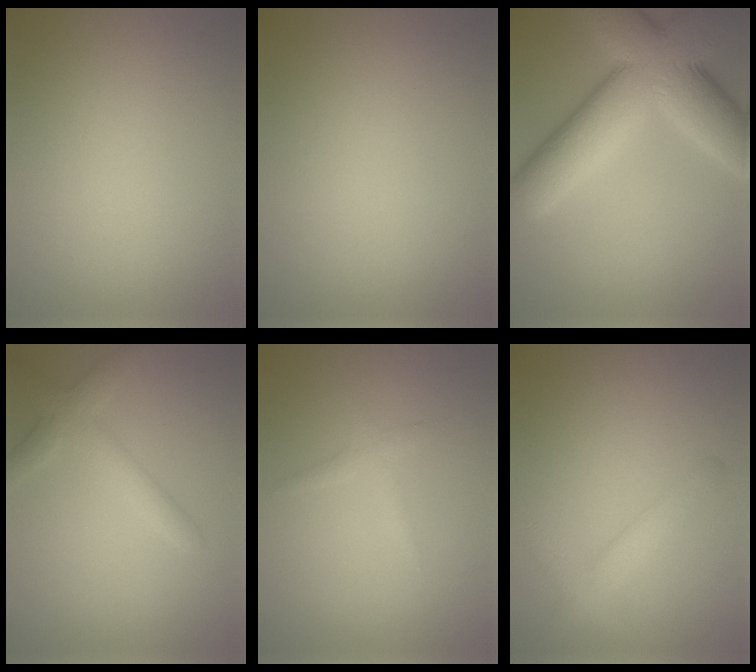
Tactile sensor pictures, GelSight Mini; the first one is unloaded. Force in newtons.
{"total": 0.0}
{"total": 12.5, "press": 12.5, "slide": 0.4}
{"total": 3.3, "press": 3.3, "slide": 0.2}
{"total": 1.2, "press": 1.2, "slide": 0.1}
{"total": 2.7, "press": 2.7, "slide": 0.2}